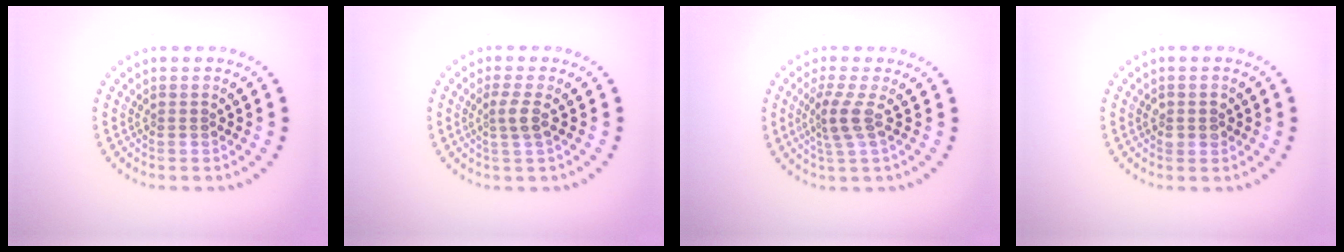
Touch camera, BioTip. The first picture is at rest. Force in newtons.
{"total": 1.7, "press": 1.4, "slide": 1.0}
{"total": 2.4, "press": 1.7, "slide": 1.7}
{"total": 1.4, "press": 1.4, "slide": 0.3}